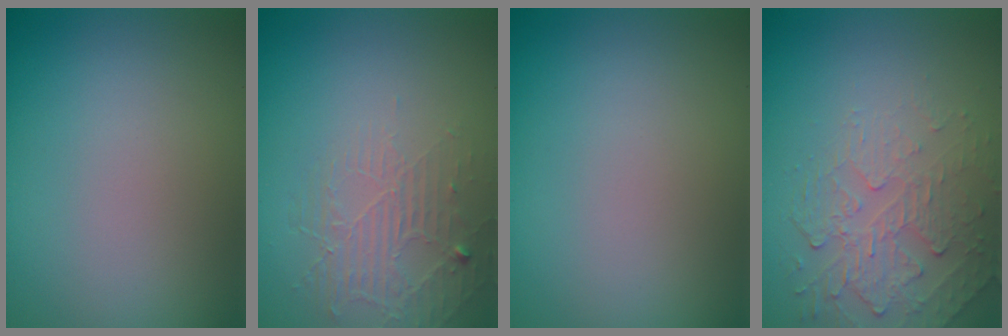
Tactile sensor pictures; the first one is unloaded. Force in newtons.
{"total": 2.0, "press": 1.1, "slide": 1.7}
{"total": 0.0}
{"total": 2.4, "press": 1.7, "slide": 1.7}